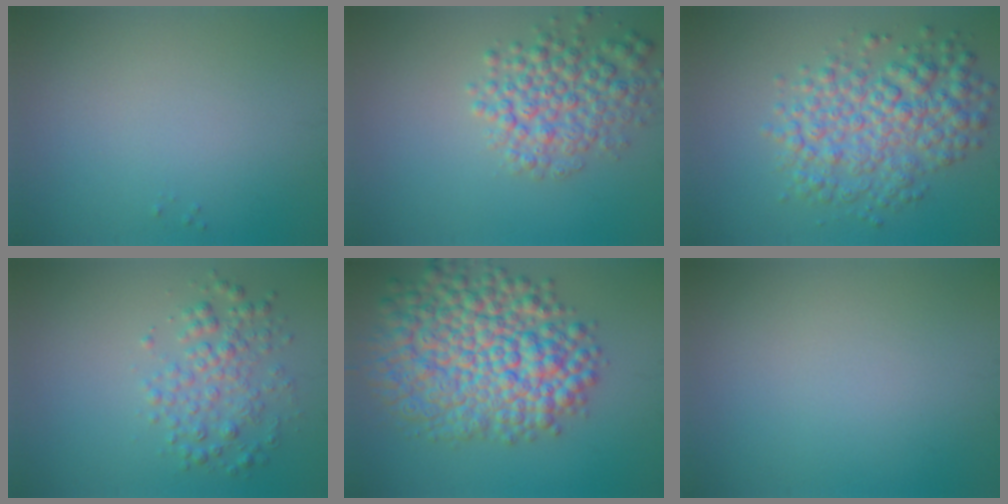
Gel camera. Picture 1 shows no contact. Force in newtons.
{"total": 4.6, "press": 4.6, "slide": 0.2}
{"total": 6.2, "press": 6.2, "slide": 0.0}
{"total": 3.0, "press": 3.0, "slide": 0.0}
{"total": 11.1, "press": 11.1, "slide": 0.3}
{"total": 0.0}